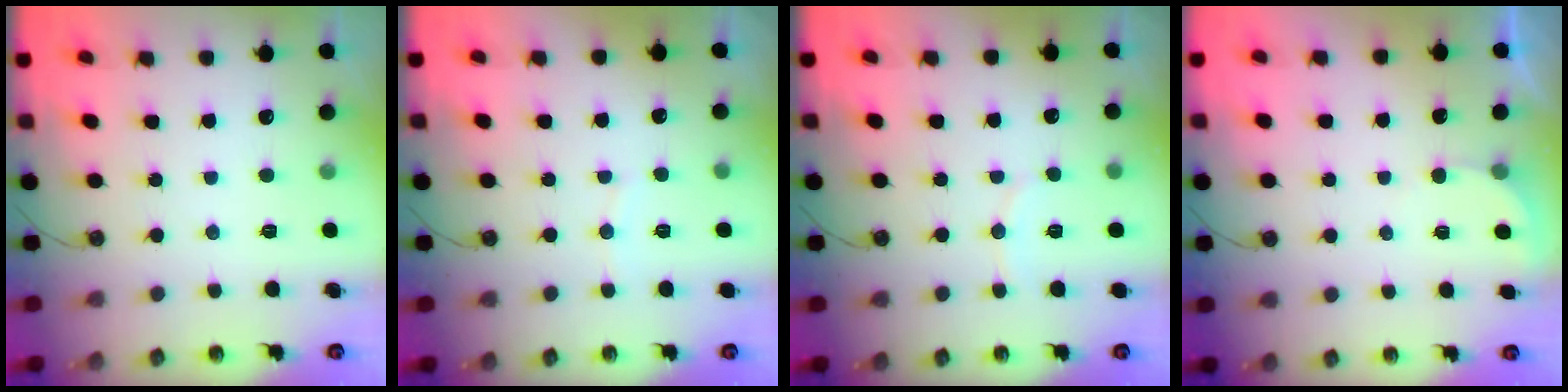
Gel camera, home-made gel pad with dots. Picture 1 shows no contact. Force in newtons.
{"total": 3.7, "press": 3.7, "slide": 0.4}
{"total": 5.1, "press": 5.1, "slide": 0.4}
{"total": 1.4, "press": 1.4, "slide": 0.1}